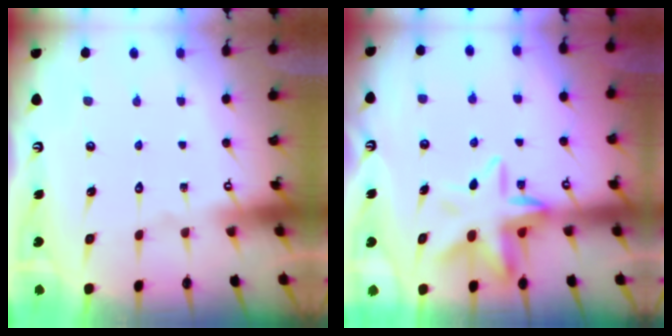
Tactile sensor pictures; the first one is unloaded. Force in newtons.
{"total": 11.3, "press": 11.1, "slide": 2.3}